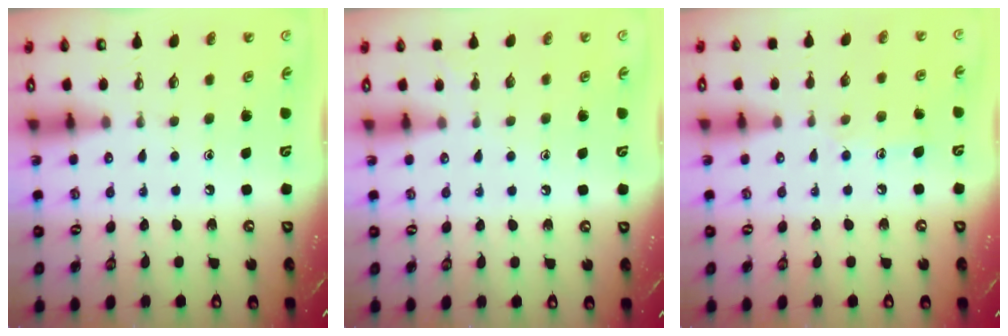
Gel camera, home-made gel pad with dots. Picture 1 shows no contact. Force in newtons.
{"total": 2.6, "press": 2.6, "slide": 0.3}
{"total": 6.8, "press": 6.8, "slide": 0.3}